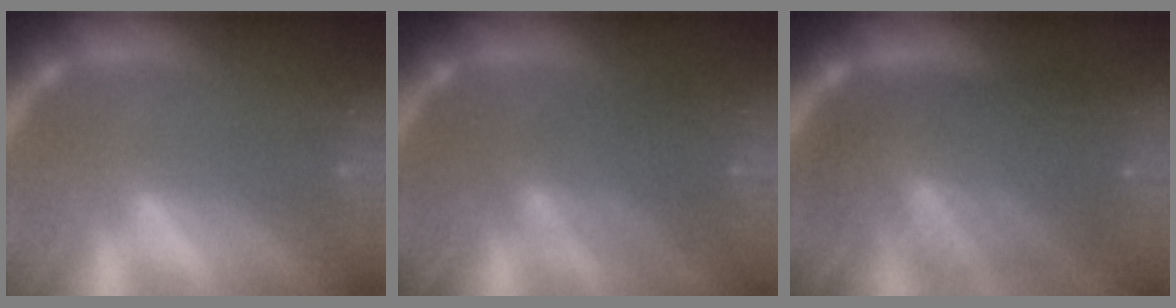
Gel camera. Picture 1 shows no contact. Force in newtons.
{"total": 4.0}
{"total": 9.0}